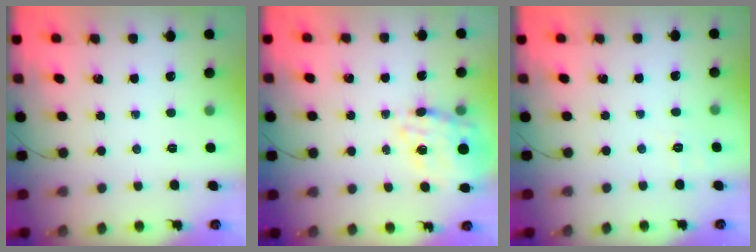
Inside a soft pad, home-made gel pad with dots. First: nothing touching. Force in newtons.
{"total": 14.5, "press": 14.1, "slide": 3.4}
{"total": 2.0, "press": 0.4, "slide": 1.9}